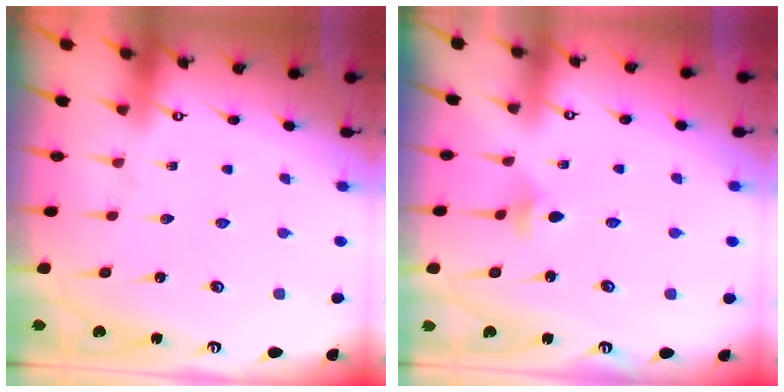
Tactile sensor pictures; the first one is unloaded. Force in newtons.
{"total": 4.5, "press": 4.4, "slide": 1.0}